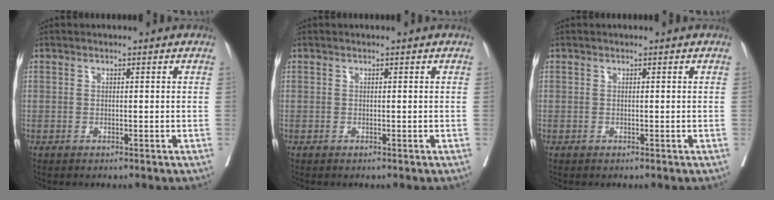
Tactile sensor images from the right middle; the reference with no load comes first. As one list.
[{"total": 0.0}, {"total": 0.0}]